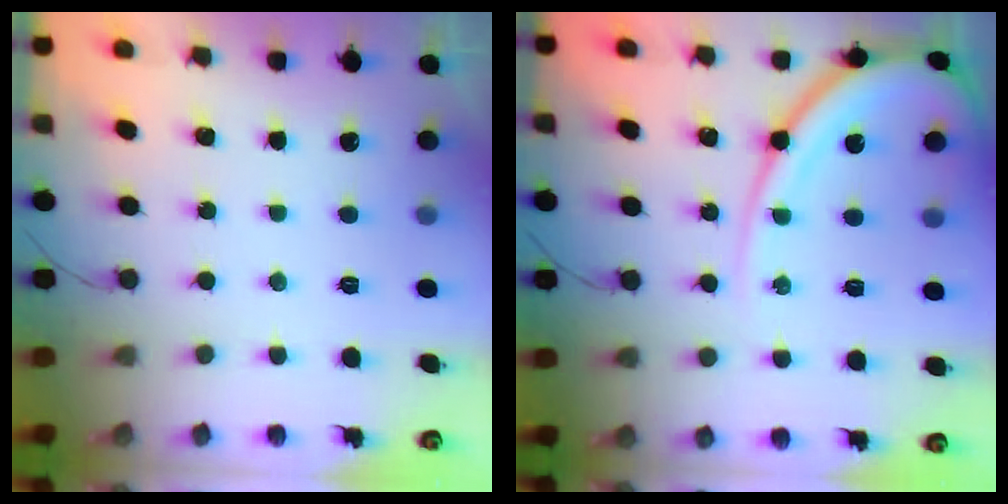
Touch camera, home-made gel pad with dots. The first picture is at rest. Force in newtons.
{"total": 14.0, "press": 13.9, "slide": 1.6}